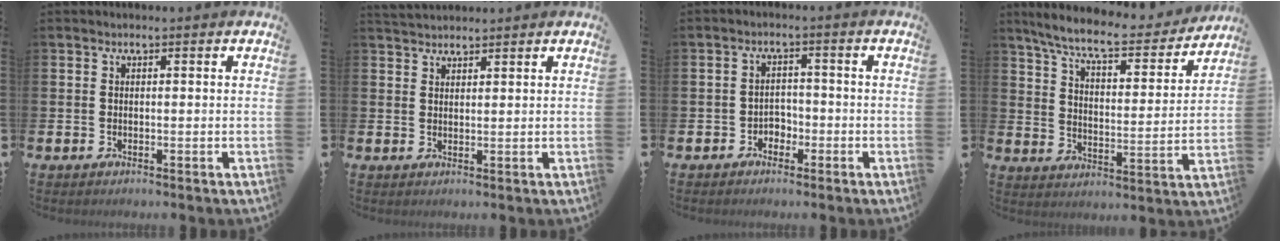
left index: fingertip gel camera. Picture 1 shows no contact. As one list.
[{"total": 2.6, "force": [2.5, 0.6, 0.1], "torque": [0.004, -0.010, 0.045]}, {"total": 2.2, "force": [-1.5, 1.5, 0.4], "torque": [-0.019, 0.009, -0.035]}, {"total": 8.7, "force": [7.8, 1.4, 3.5], "torque": [-0.095, -0.050, 0.130]}]